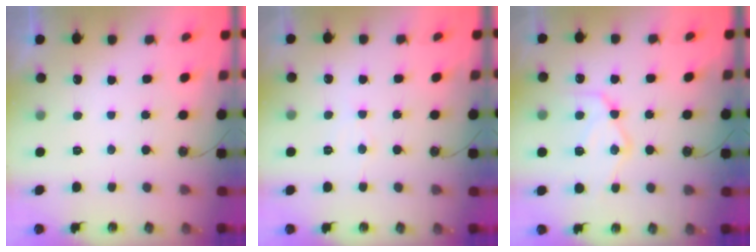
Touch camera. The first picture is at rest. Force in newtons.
{"total": 5.2, "press": 5.2, "slide": 0.8}
{"total": 15.3, "press": 15.2, "slide": 0.9}